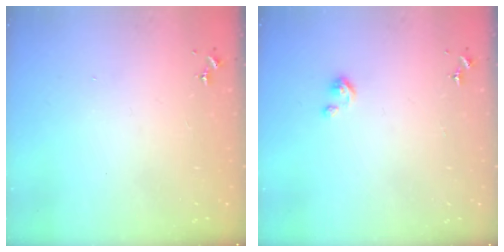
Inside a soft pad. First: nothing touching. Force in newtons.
{"total": 4.3, "press": 4.3, "slide": 0.4}